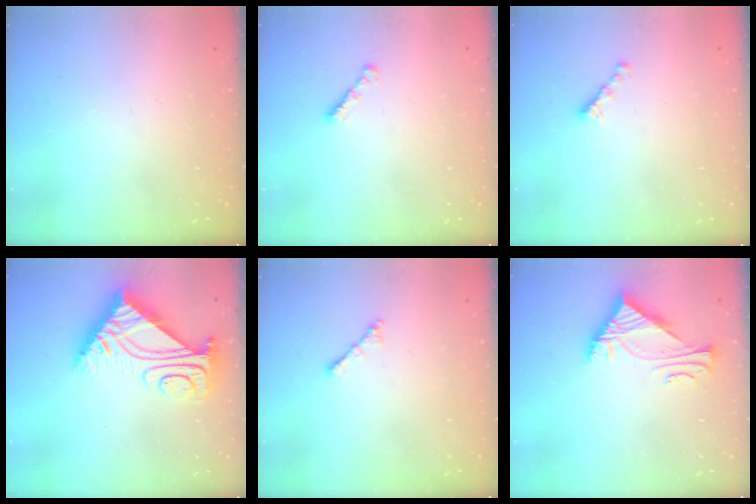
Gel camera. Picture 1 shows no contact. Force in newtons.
{"total": 1.6, "press": 1.5, "slide": 0.4}
{"total": 2.7, "press": 2.6, "slide": 0.8}
{"total": 11.1, "press": 11.0, "slide": 1.0}
{"total": 2.1, "press": 2.0, "slide": 0.6}
{"total": 5.8, "press": 5.7, "slide": 0.8}